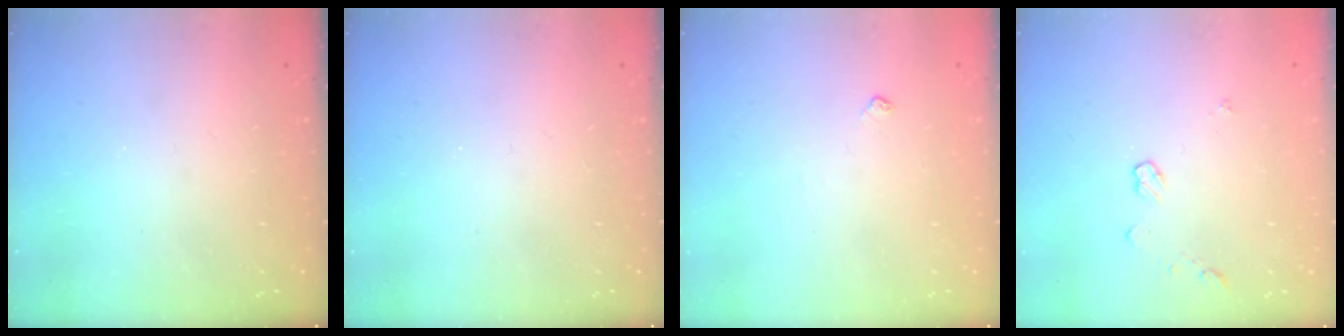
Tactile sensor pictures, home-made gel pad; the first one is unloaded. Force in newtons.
{"total": 0.0}
{"total": 3.7, "press": 3.6, "slide": 0.6}
{"total": 3.3, "press": 3.2, "slide": 0.4}